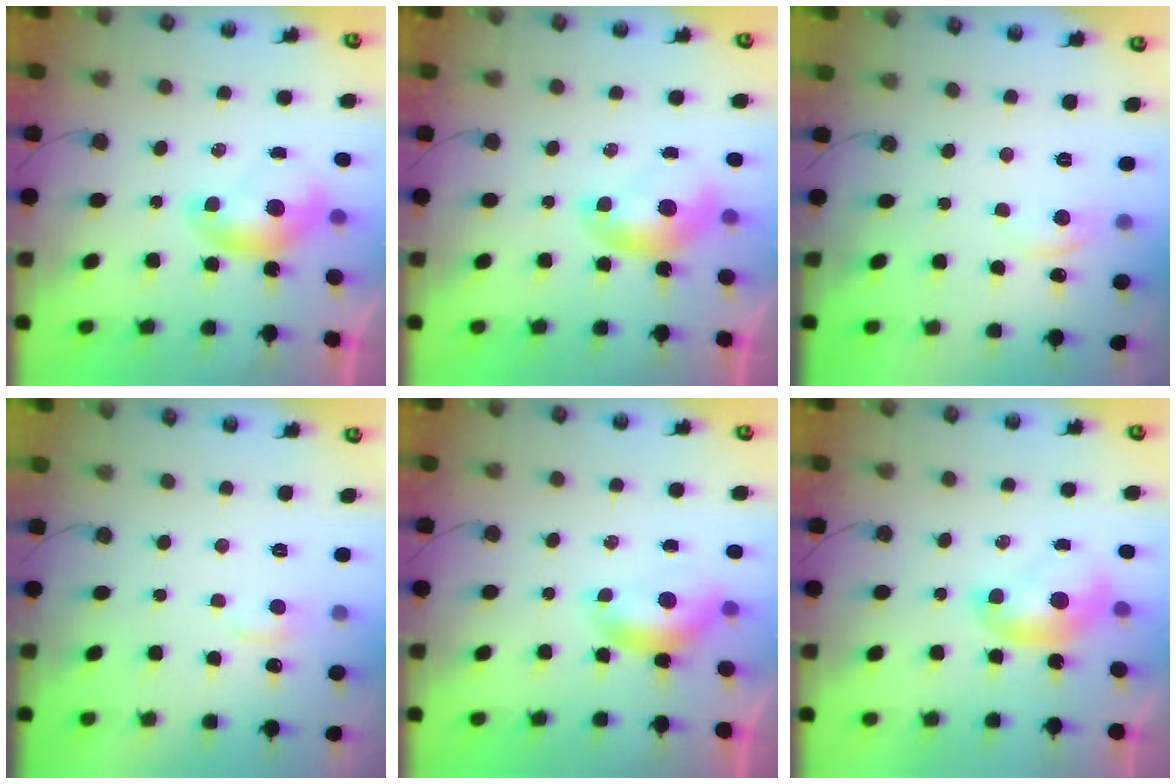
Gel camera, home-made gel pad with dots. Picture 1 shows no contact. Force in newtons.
{"total": 0.0}
{"total": 0.9, "press": 0.7, "slide": 0.5}
{"total": 0.9, "press": 0.6, "slide": 0.7}
{"total": 0.9, "press": 0.7, "slide": 0.6}
{"total": 1.2, "press": 1.2, "slide": 0.0}